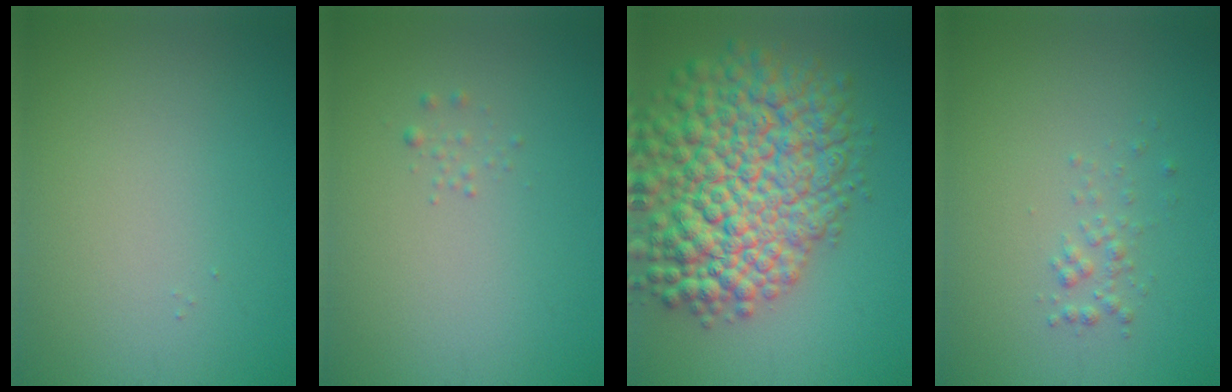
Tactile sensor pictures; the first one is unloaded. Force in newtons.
{"total": 0.6, "press": 0.6, "slide": 0.0}
{"total": 12.4, "press": 12.4, "slide": 0.5}
{"total": 1.1, "press": 1.1, "slide": 0.1}